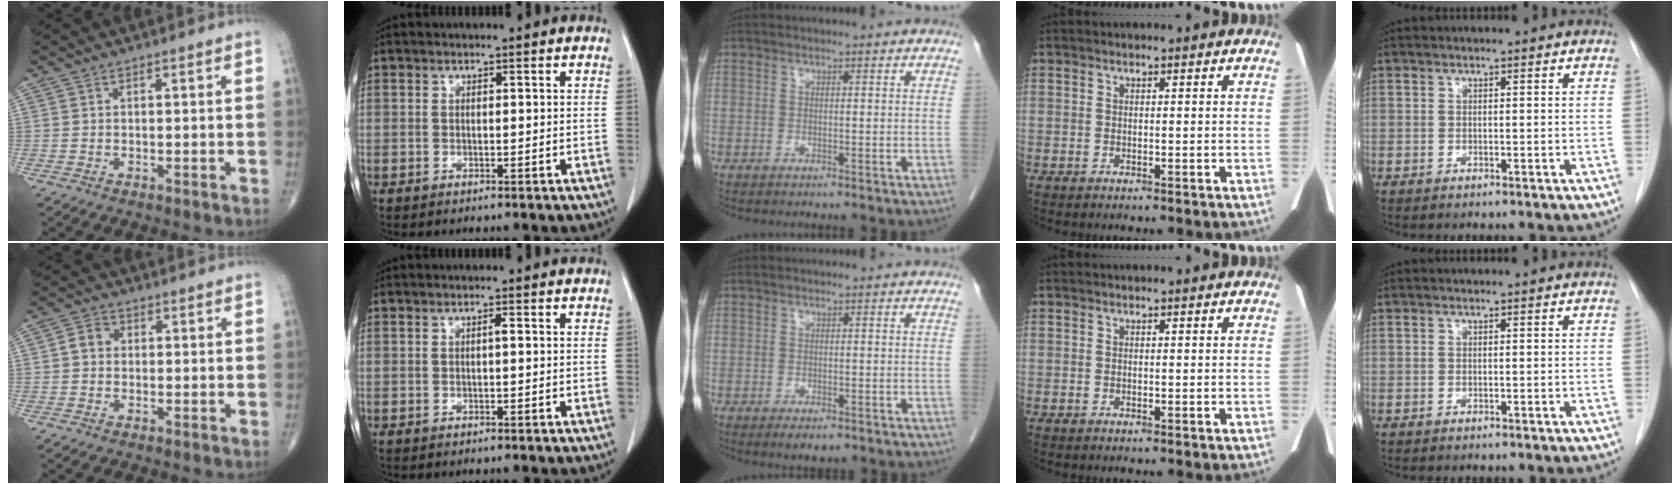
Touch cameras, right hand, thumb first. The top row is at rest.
{"thumb": {"total": 3.1, "force": [0.1, 2.6, 1.7], "torque": [-0.019, 0.011, -0.006]}, "index": {"total": 0.6, "force": [0.0, 0.1, 0.6], "torque": [-0.010, 0.001, 0.000]}, "middle": {"total": 2.3, "force": [-1.5, 0.9, 1.5], "torque": [-0.021, -0.004, -0.014]}}